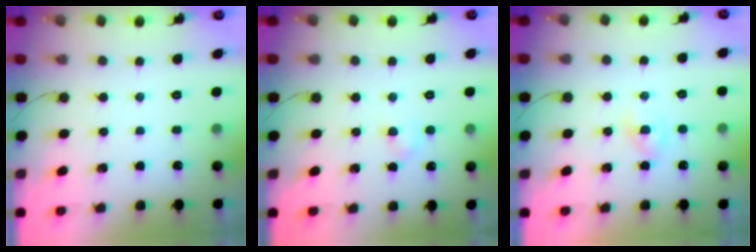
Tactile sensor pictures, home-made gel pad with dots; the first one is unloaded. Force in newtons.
{"total": 2.3, "press": 2.1, "slide": 1.0}
{"total": 1.9, "press": 1.7, "slide": 0.8}